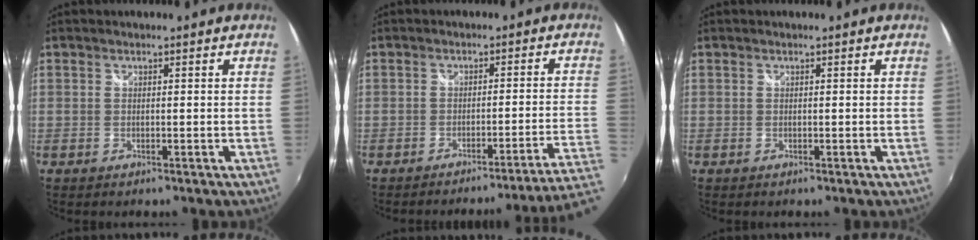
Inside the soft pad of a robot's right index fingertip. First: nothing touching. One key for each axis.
{"total": 8.3, "fx": -6.4, "fy": -3.6, "fz": 3.8, "tx": -0.044, "ty": -0.031, "tz": -0.086}
{"total": 0.0}